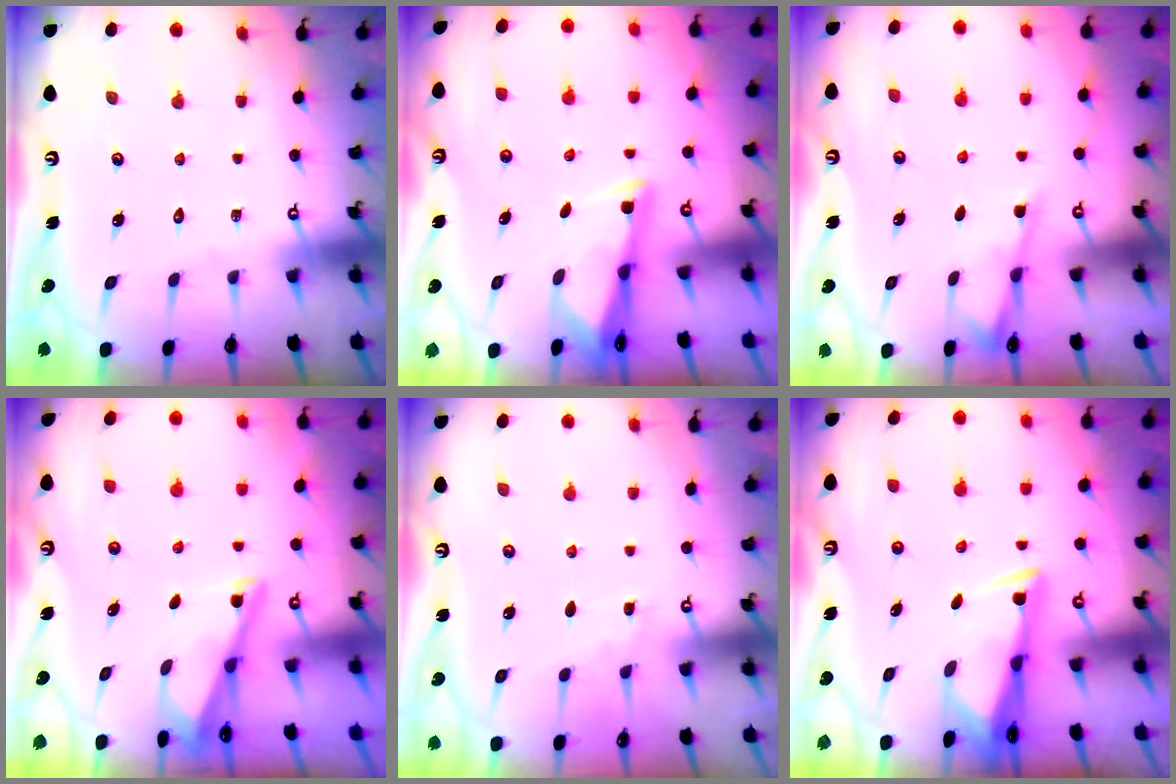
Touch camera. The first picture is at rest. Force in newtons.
{"total": 2.6, "press": 2.6, "slide": 0.4}
{"total": 2.9, "press": 2.9, "slide": 0.5}
{"total": 2.8, "press": 2.8, "slide": 0.2}
{"total": 4.4, "press": 4.4, "slide": 0.6}
{"total": 3.0, "press": 2.8, "slide": 0.9}